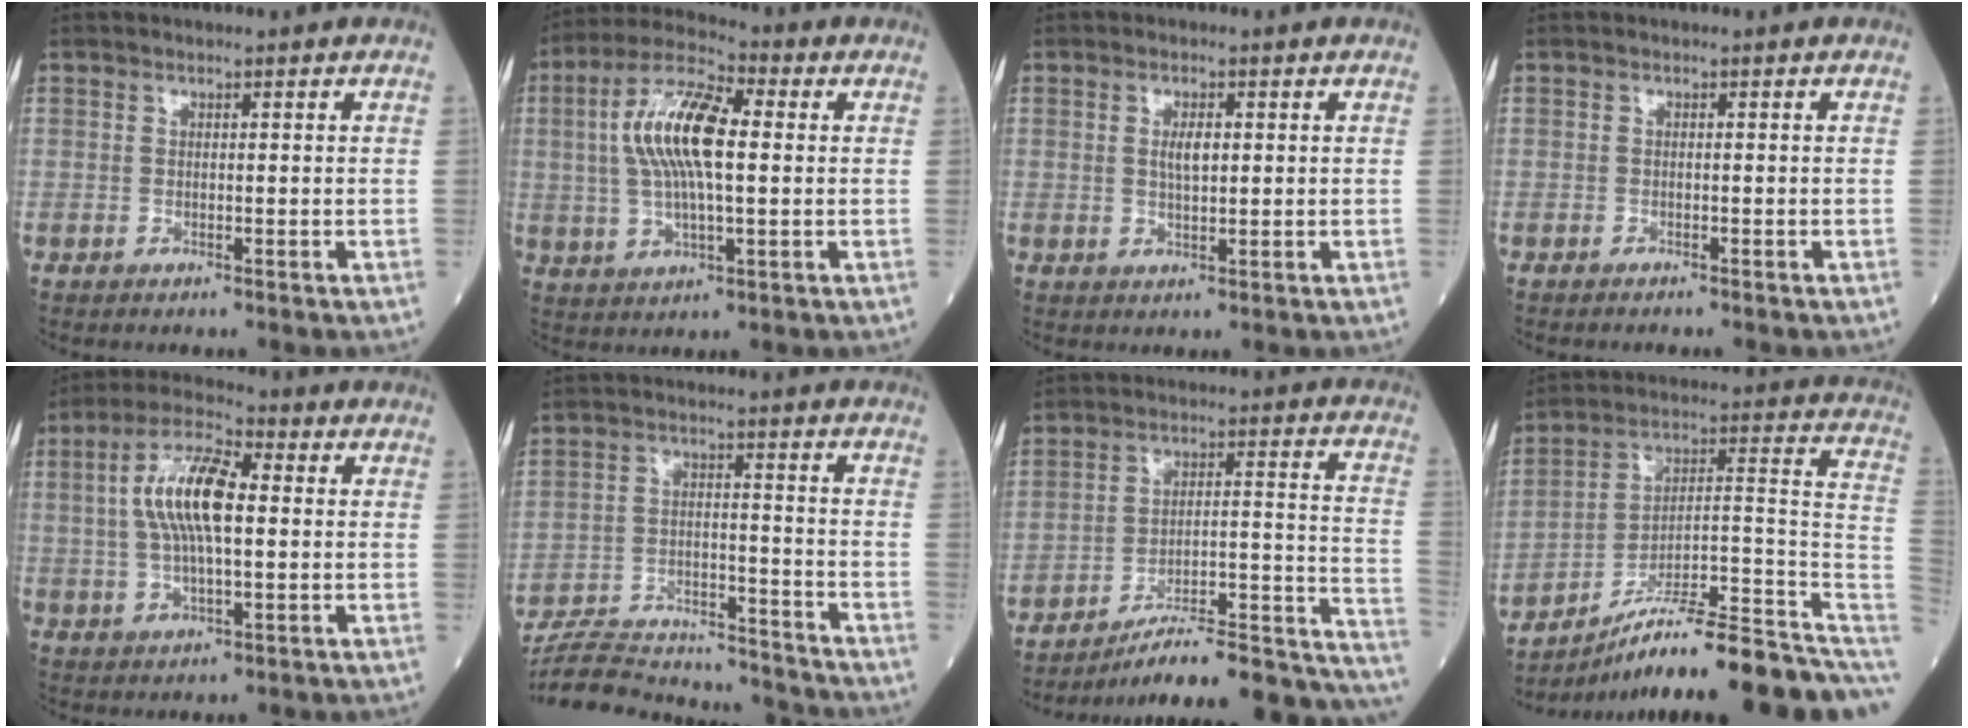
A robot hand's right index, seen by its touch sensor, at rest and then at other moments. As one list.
[{"total": 12.6, "force": [1.5, 3.8, 11.9], "torque": [-0.248, 0.020, 0.025]}, {"total": 2.7, "force": [0.5, 0.9, 2.5], "torque": [-0.046, -0.001, 0.009]}, {"total": 0.9, "force": [-0.8, 0.1, 0.3], "torque": [-0.006, -0.002, -0.010]}, {"total": 11.0, "force": [1.3, 3.3, 10.4], "torque": [-0.212, 0.018, 0.022]}, {"total": 19.1, "force": [-18.4, 2.4, 4.8], "torque": [-0.111, -0.002, -0.274]}, {"total": 21.2, "force": [-18.4, 2.4, 10.3], "torque": [-0.072, 0.041, -0.264]}, {"total": 22.5, "force": [-15.8, 3.2, 15.8], "torque": [-0.146, 0.045, -0.240]}]